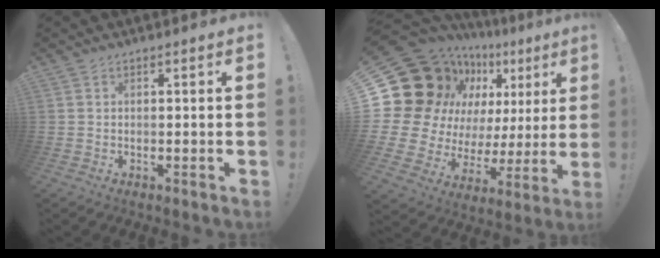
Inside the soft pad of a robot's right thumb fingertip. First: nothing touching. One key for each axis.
{"total": 22.6, "fx": 9.5, "fy": 15.7, "fz": 13.2, "tx": -0.236, "ty": -0.087, "tz": 0.223}